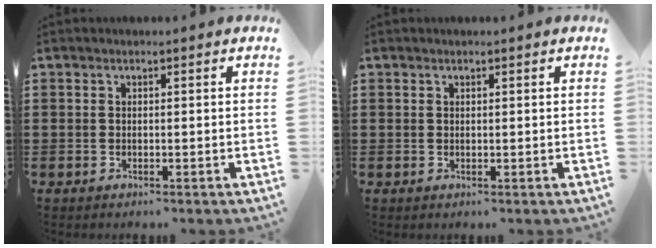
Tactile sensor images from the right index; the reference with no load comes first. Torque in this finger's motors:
{"motor_torque": [0.41, 0.44, -0.01, -0.01]}